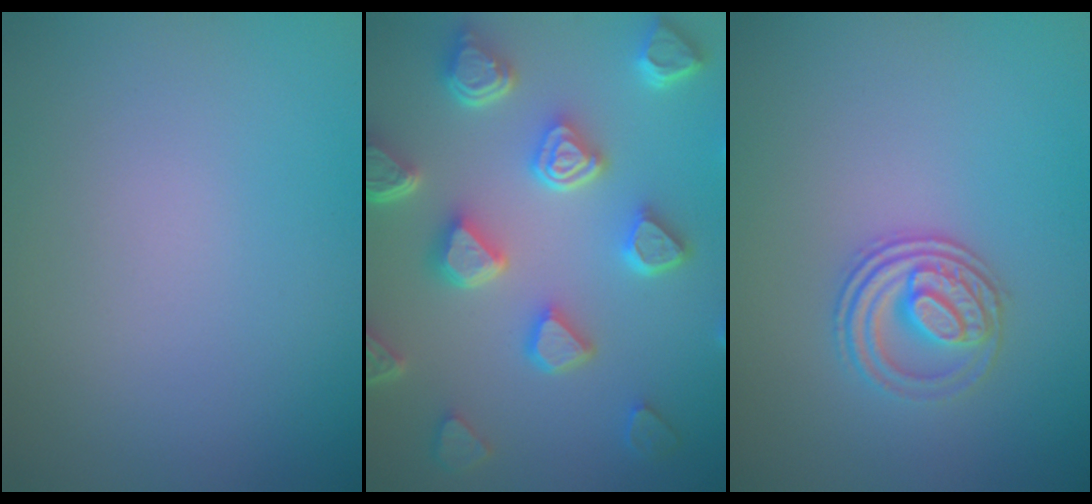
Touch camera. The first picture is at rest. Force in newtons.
{"total": 7.7, "press": 5.9, "slide": 4.9}
{"total": 3.0, "press": 2.6, "slide": 1.5}